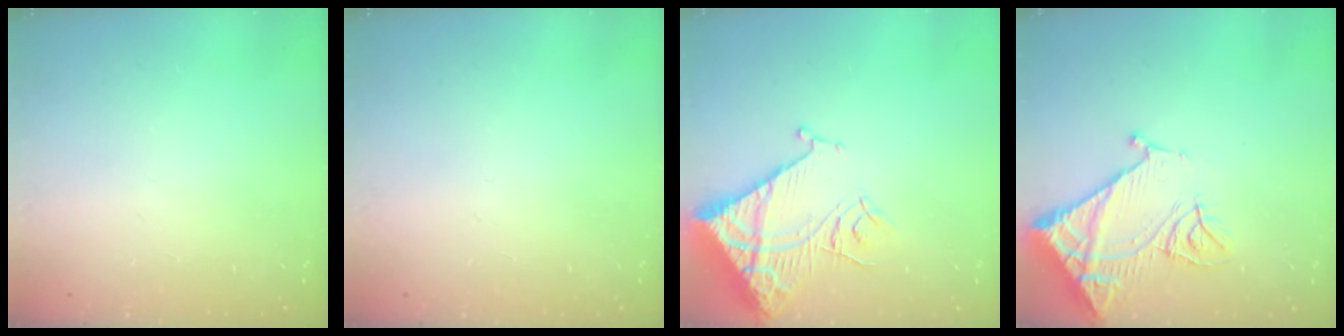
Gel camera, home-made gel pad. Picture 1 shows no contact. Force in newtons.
{"total": 0.0}
{"total": 14.6, "press": 14.5, "slide": 1.6}
{"total": 14.3, "press": 14.2, "slide": 1.8}